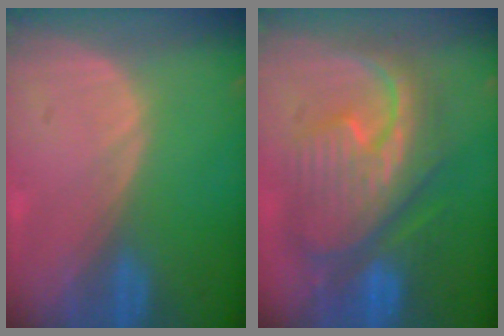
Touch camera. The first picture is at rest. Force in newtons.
{"total": 12.4, "press": 12.3, "slide": 1.3}